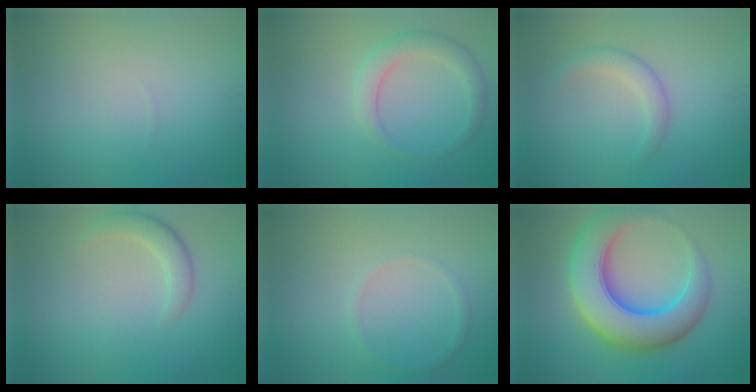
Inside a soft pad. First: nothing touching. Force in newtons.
{"total": 2.8, "press": 2.8, "slide": 0.3}
{"total": 2.0, "press": 2.0, "slide": 0.1}
{"total": 2.5, "press": 2.5, "slide": 0.2}
{"total": 1.0, "press": 1.0, "slide": 0.1}
{"total": 10.5, "press": 10.5, "slide": 0.4}